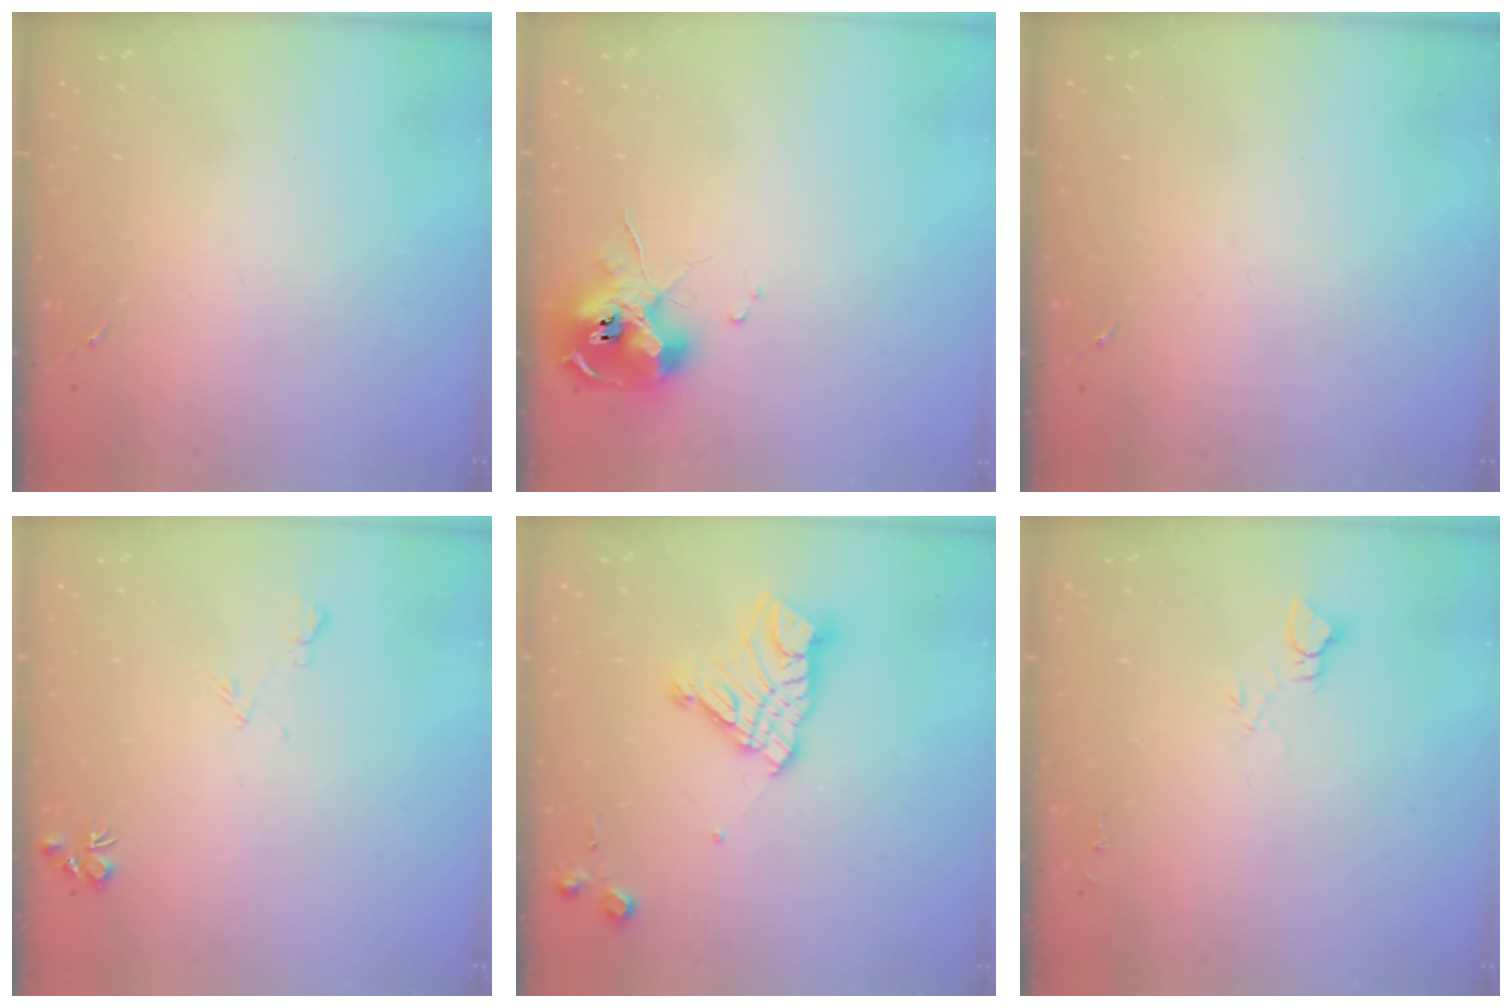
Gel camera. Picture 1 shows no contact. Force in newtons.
{"total": 10.6, "press": 10.5, "slide": 1.2}
{"total": 0.0}
{"total": 5.8, "press": 5.8, "slide": 0.8}
{"total": 14.5, "press": 14.5, "slide": 1.3}
{"total": 6.0, "press": 6.0, "slide": 0.4}